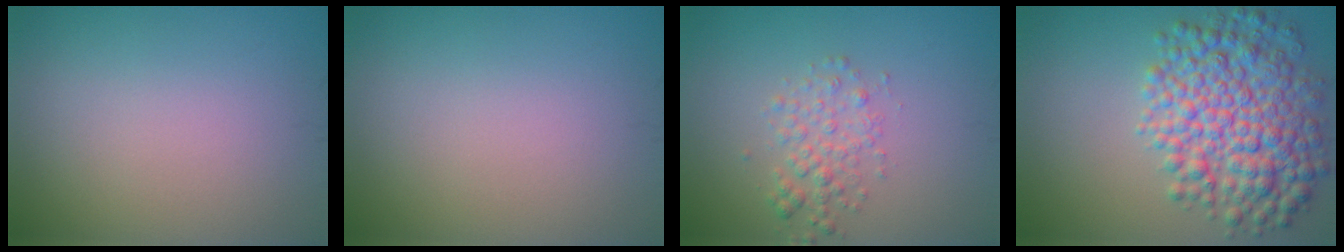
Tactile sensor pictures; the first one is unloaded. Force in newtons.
{"total": 0.0}
{"total": 2.2, "press": 2.2, "slide": 0.1}
{"total": 8.3, "press": 8.3, "slide": 0.0}